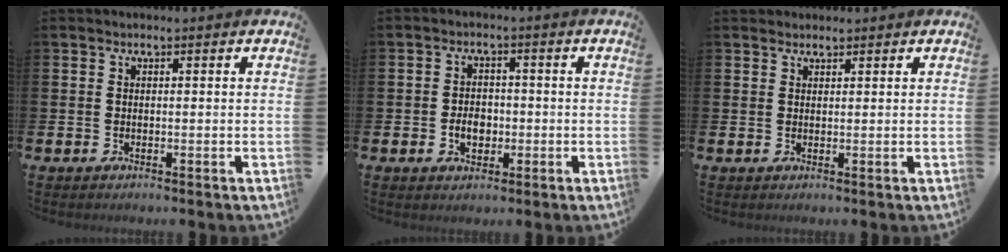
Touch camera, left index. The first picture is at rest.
{"total": 3.2, "force": [-1.1, 2.3, 1.9], "torque": [-0.022, -0.003, -0.026]}
{"total": 1.1, "force": [1.0, 0.3, -0.3], "torque": [0.013, 0.000, 0.017]}